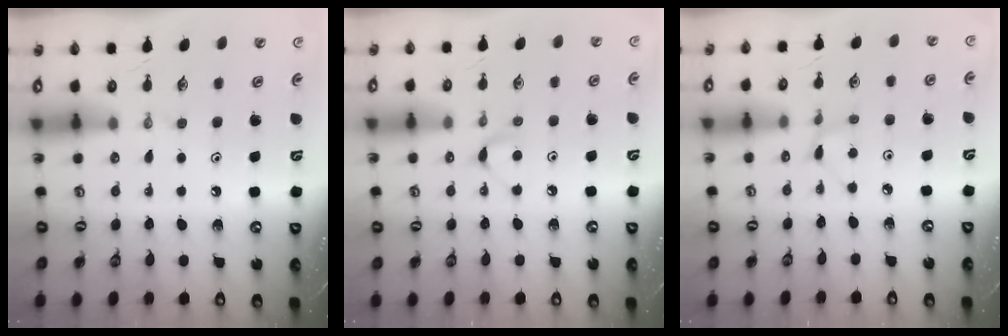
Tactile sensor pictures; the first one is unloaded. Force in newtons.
{"total": 5.1, "press": 5.1, "slide": 0.7}
{"total": 2.8, "press": 2.8, "slide": 0.3}